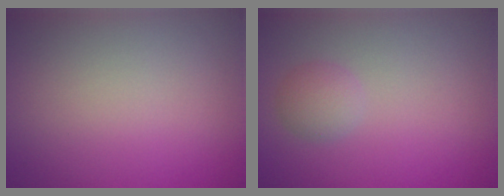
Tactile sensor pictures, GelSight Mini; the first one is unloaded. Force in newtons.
{"total": 1.7, "press": 1.7, "slide": 0.0}